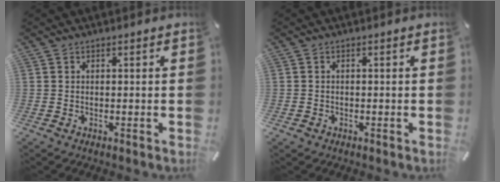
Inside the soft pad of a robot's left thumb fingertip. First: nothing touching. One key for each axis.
{"total": 0.8, "fx": -0.4, "fy": 0.7, "fz": 0.2, "tx": -0.004, "ty": 0.004, "tz": -0.010}